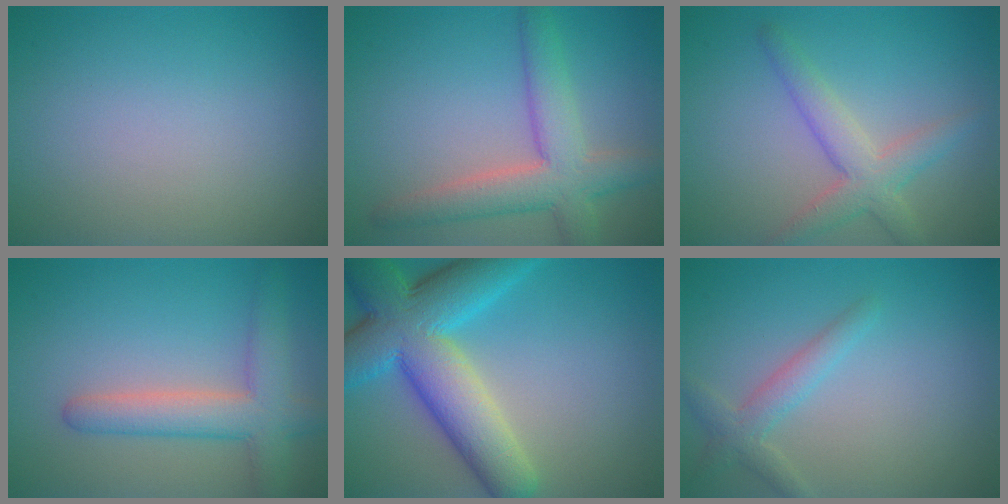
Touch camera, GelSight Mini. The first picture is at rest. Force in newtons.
{"total": 5.8, "press": 5.7, "slide": 0.5}
{"total": 3.7, "press": 3.7, "slide": 0.1}
{"total": 4.9, "press": 4.9, "slide": 0.3}
{"total": 11.0, "press": 11.0, "slide": 0.7}
{"total": 2.3, "press": 2.3, "slide": 0.0}